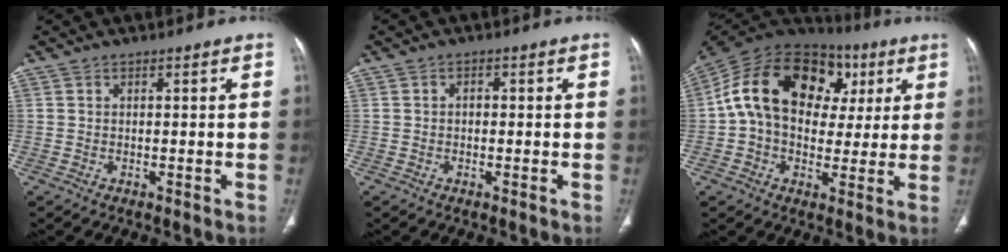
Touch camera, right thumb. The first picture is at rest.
{"total": 1.1, "force": [-0.1, 0.9, 0.7], "torque": [-0.006, 0.006, -0.005]}
{"total": 23.1, "force": [5.4, 16.2, 15.6], "torque": [-0.246, 0.044, 0.082]}